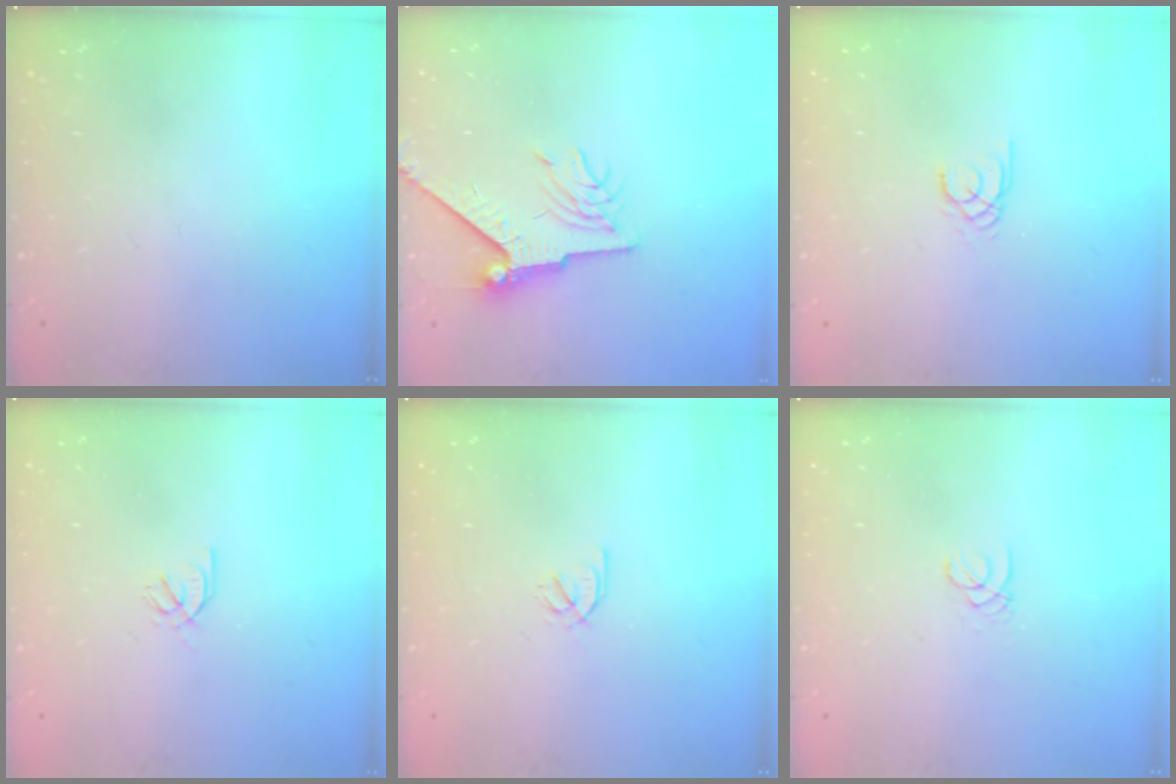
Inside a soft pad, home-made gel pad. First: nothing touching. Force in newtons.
{"total": 7.8, "press": 7.7, "slide": 0.9}
{"total": 1.5, "press": 1.5, "slide": 0.1}
{"total": 2.2, "press": 2.1, "slide": 0.6}
{"total": 2.1, "press": 1.9, "slide": 0.8}
{"total": 1.0, "press": 1.0, "slide": 0.1}